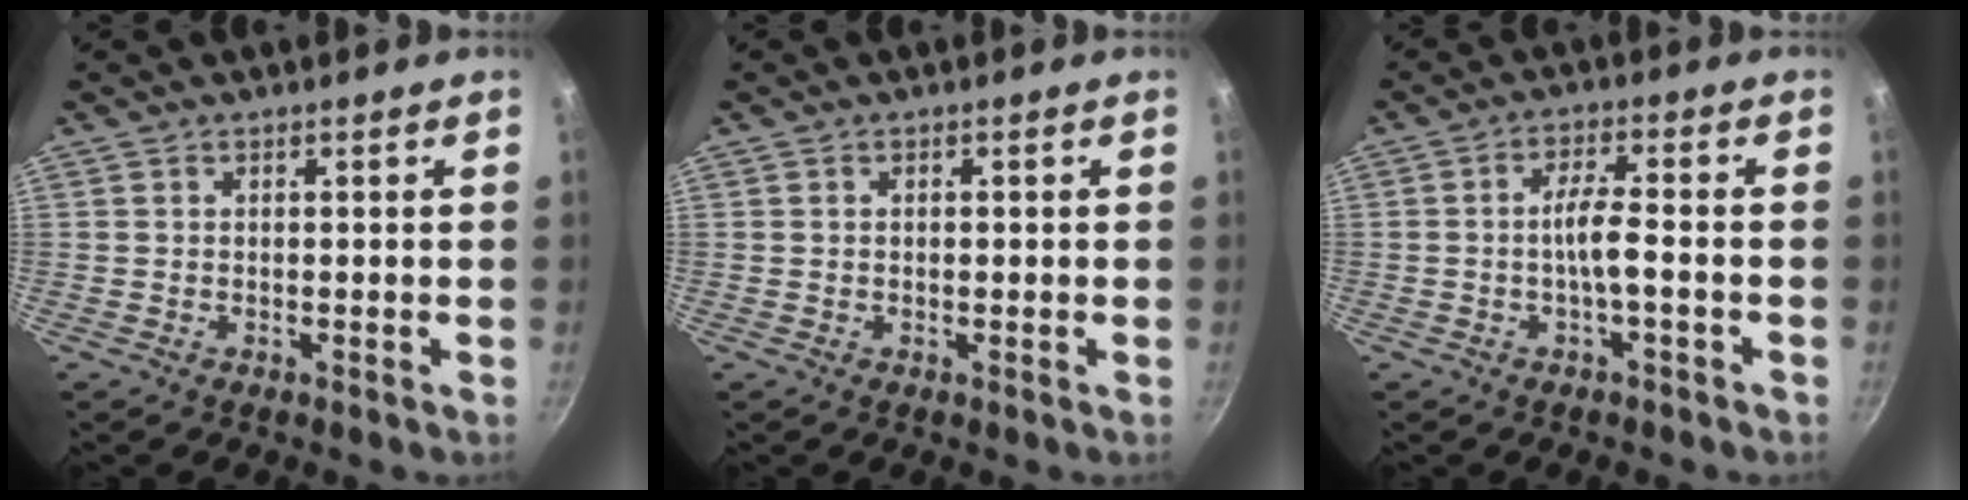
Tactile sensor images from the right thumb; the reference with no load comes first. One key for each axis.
{"total": 0.7, "fx": 0.1, "fy": 0.5, "fz": 0.5, "tx": -0.007, "ty": 0.002, "tz": 0.004}
{"total": 5.0, "fx": -1.6, "fy": 1.1, "fz": 4.6, "tx": -0.089, "ty": 0.023, "tz": -0.033}